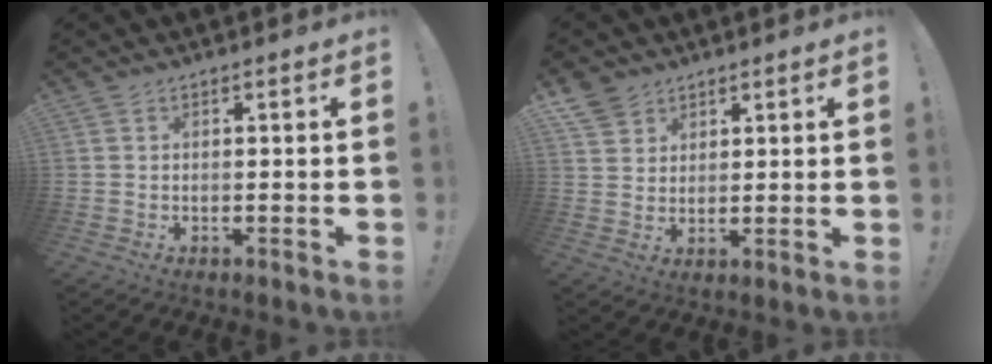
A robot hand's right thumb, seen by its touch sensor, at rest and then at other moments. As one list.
[{"total": 5.8, "force": [4.3, 3.8, 1.0], "torque": [-0.016, -0.027, 0.083]}]